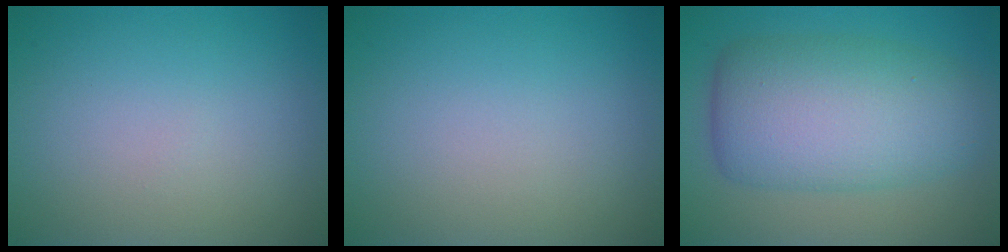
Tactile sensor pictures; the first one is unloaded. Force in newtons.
{"total": 0.0}
{"total": 9.2, "press": 9.2, "slide": 0.1}